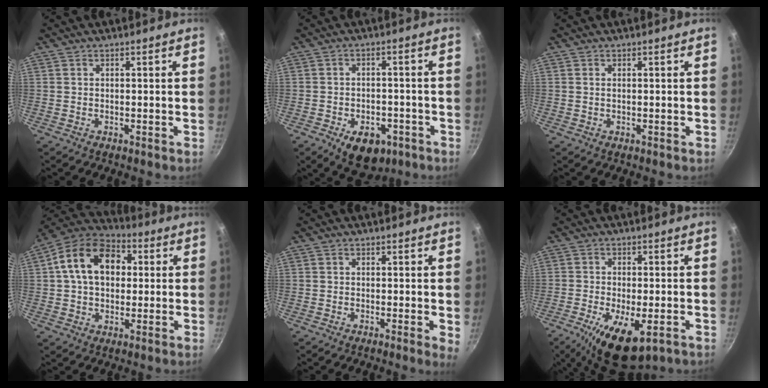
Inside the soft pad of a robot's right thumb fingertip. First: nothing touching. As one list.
[{"total": 9.8, "force": [-4.6, 6.2, 6.0], "torque": [-0.053, 0.018, -0.056]}, {"total": 0.5, "force": [0.1, 0.2, 0.5], "torque": [-0.010, 0.000, 0.002]}, {"total": 15.5, "force": [2.9, 11.1, 10.4], "torque": [-0.144, 0.025, 0.031]}, {"total": 1.9, "force": [0.1, 0.5, 1.8], "torque": [-0.020, -0.005, -0.003]}, {"total": 11.9, "force": [-4.9, 4.8, 9.8], "torque": [-0.169, -0.005, -0.075]}]